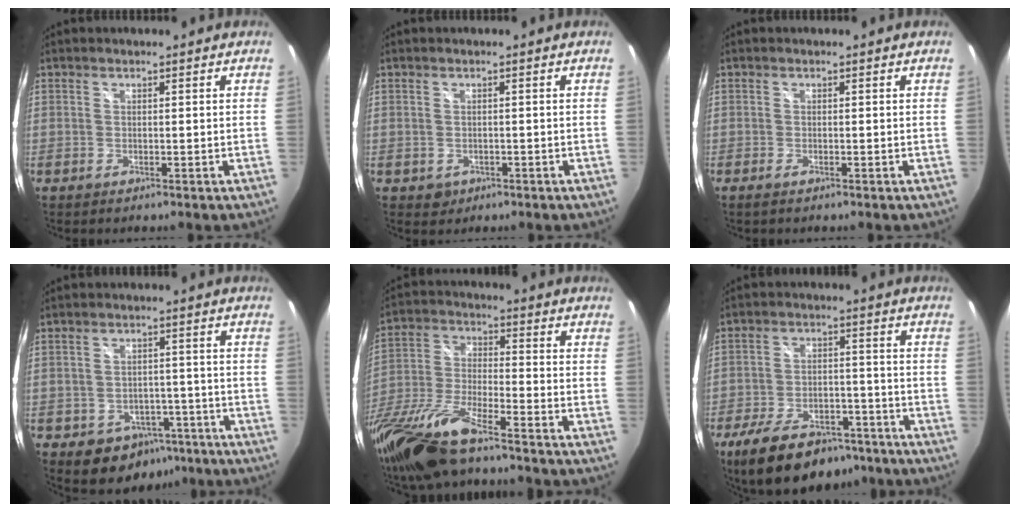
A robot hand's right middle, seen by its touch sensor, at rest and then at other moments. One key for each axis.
{"total": 2.1, "fx": -0.7, "fy": 1.9, "fz": 0.8, "tx": -0.016, "ty": -0.004, "tz": -0.006}
{"total": 1.0, "fx": -0.6, "fy": 0.1, "fz": 0.7, "tx": -0.014, "ty": -0.003, "tz": -0.014}
{"total": 9.1, "fx": -5.1, "fy": 6.8, "fz": 3.2, "tx": -0.065, "ty": 0.019, "tz": -0.047}
{"total": 17.9, "fx": -13.8, "fy": 2.8, "fz": 10.9, "tx": -0.237, "ty": -0.044, "tz": -0.266}
{"total": 17.9, "fx": -12.9, "fy": 8.5, "fz": 9.1, "tx": -0.190, "ty": -0.008, "tz": -0.190}